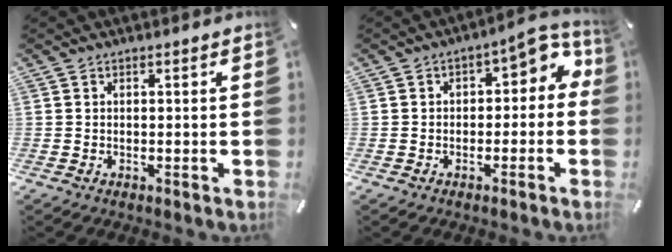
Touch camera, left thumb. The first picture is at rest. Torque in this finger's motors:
{"motor_torque": [-0.05, 0.17, 0.22, 0.37, 0.05]}